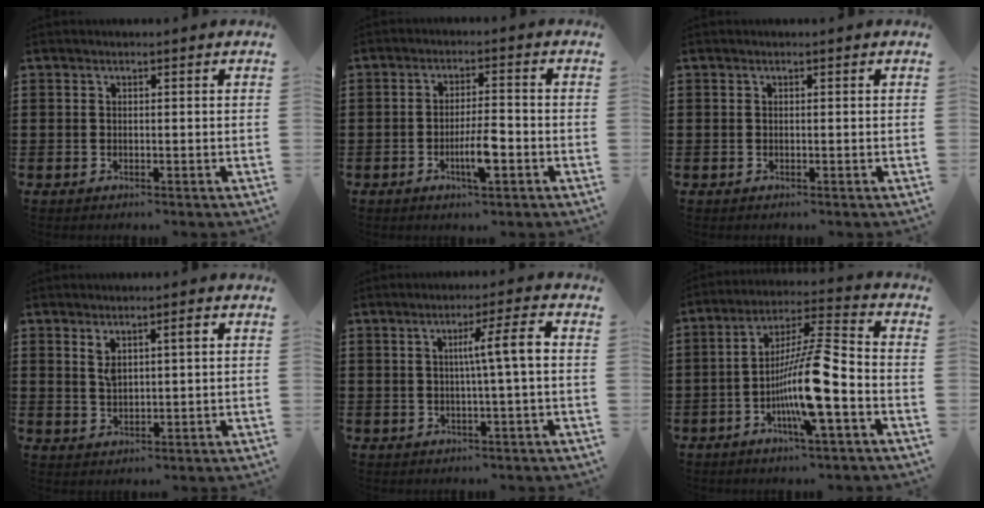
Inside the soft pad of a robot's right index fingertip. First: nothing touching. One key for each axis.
{"total": 5.6, "fx": -2.0, "fy": 1.1, "fz": 5.0, "tx": -0.096, "ty": -0.004, "tz": -0.038}
{"total": 0.0}
{"total": 2.8, "fx": 1.1, "fy": 1.0, "fz": 2.4, "tx": -0.041, "ty": 0.001, "tz": 0.016}
{"total": 5.9, "fx": 0.3, "fy": -0.2, "fz": 5.9, "tx": -0.109, "ty": -0.002, "tz": -0.003}
{"total": 12.2, "fx": -4.2, "fy": 1.2, "fz": 11.3, "tx": -0.221, "ty": -0.004, "tz": -0.085}